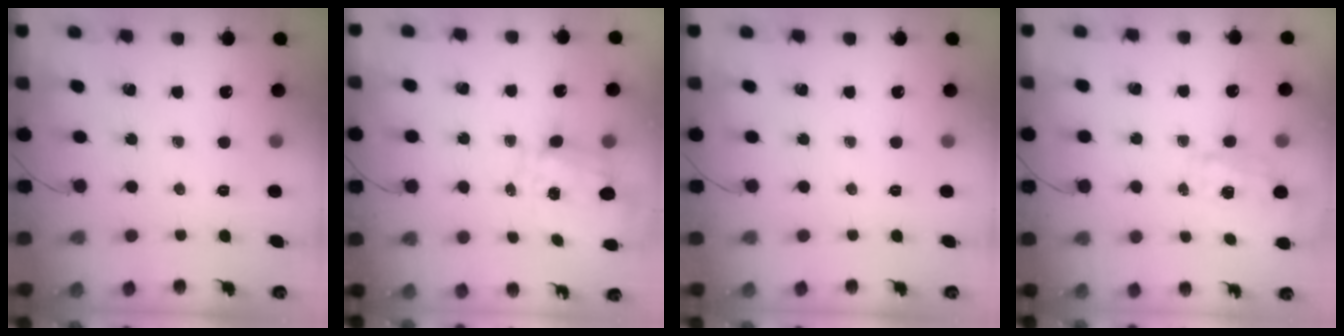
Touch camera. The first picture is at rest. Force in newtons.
{"total": 2.0, "press": 1.7, "slide": 1.1}
{"total": 0.0}
{"total": 1.8, "press": 1.8, "slide": 0.5}